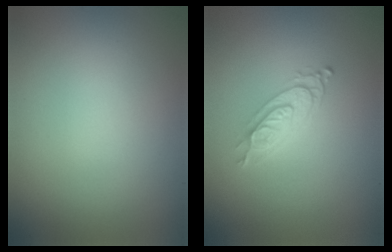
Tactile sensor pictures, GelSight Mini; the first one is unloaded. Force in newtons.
{"total": 2.5, "press": 2.0, "slide": 1.5}